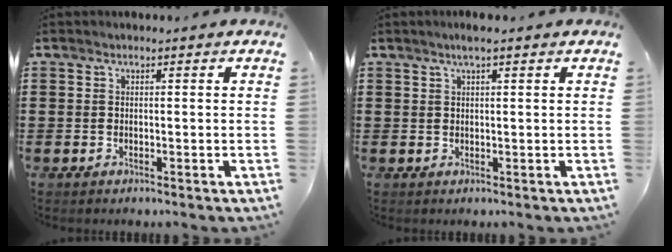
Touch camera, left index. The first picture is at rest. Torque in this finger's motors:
{"motor_torque": [1.10, -0.98, 0.04, 0.06]}